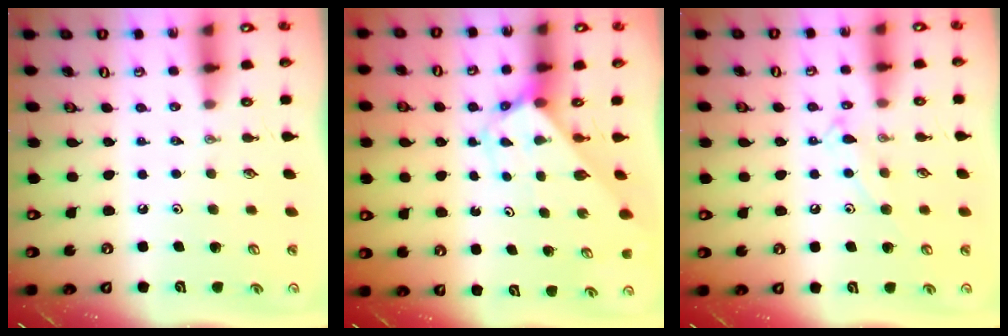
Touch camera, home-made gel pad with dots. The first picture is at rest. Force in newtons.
{"total": 2.8, "press": 2.8, "slide": 0.2}
{"total": 9.2, "press": 9.2, "slide": 0.7}